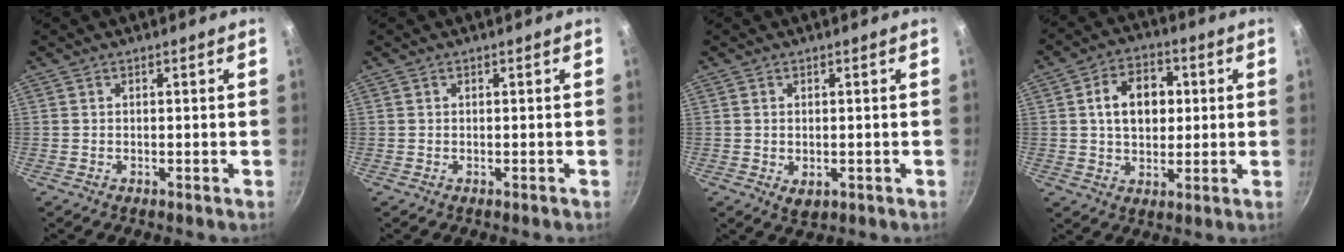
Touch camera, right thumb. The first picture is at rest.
{"total": 0.0}
{"total": 2.7, "force": [-0.3, 1.8, 2.0], "torque": [-0.030, -0.009, -0.002]}
{"total": 10.7, "force": [1.7, 7.6, 7.3], "torque": [-0.088, 0.009, 0.021]}